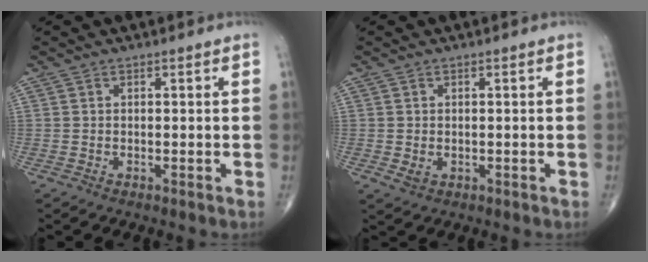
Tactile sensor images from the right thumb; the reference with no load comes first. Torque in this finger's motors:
{"motor_torque": [1.27, 2.58, -0.13, -0.06, 0.01]}